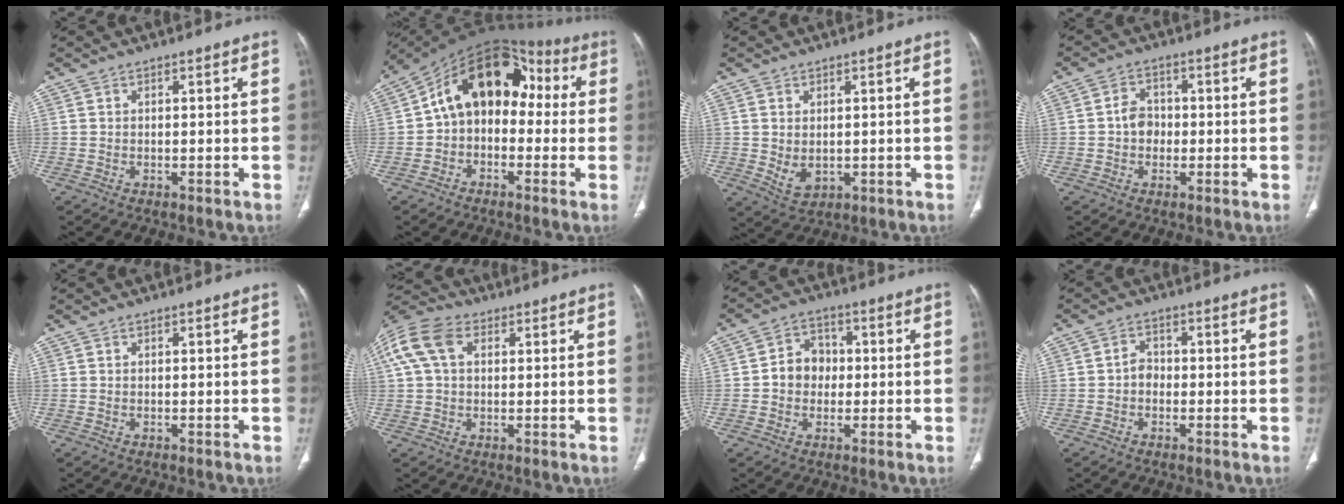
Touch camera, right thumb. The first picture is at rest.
{"total": 15.6, "force": [0.7, 11.1, 11.0], "torque": [-0.135, 0.057, -0.008]}
{"total": 4.5, "force": [0.0, 3.1, 3.3], "torque": [-0.055, -0.010, 0.015]}
{"total": 4.3, "force": [-0.5, 3.5, 2.4], "torque": [-0.022, 0.011, -0.016]}
{"total": 0.0}
{"total": 12.0, "force": [3.8, 8.1, 8.1], "torque": [-0.181, 0.029, 0.068]}
{"total": 6.4, "force": [-0.2, 5.5, 3.3], "torque": [-0.027, 0.017, -0.013]}
{"total": 2.7, "force": [-0.7, 2.2, 1.4], "torque": [-0.011, 0.011, -0.019]}